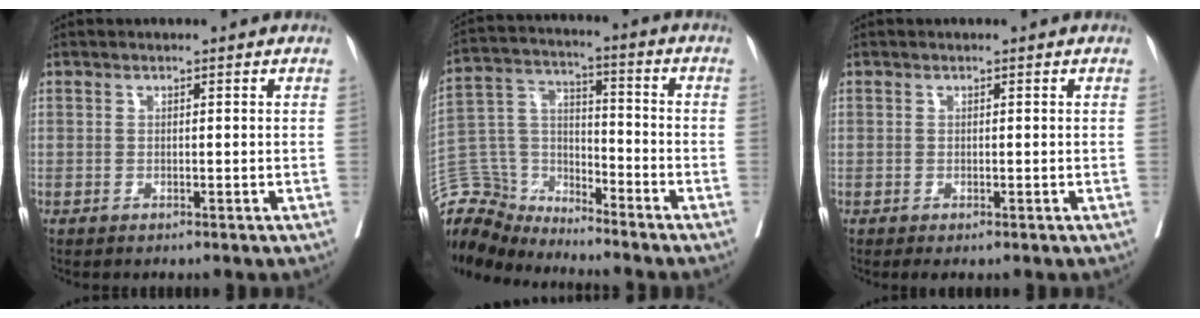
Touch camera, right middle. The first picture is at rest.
{"total": 11.0, "force": [-10.7, 2.7, -0.3], "torque": [-0.003, 0.050, -0.210]}
{"total": 0.5, "force": [-0.2, 0.3, 0.4], "torque": [-0.004, -0.001, 0.000]}